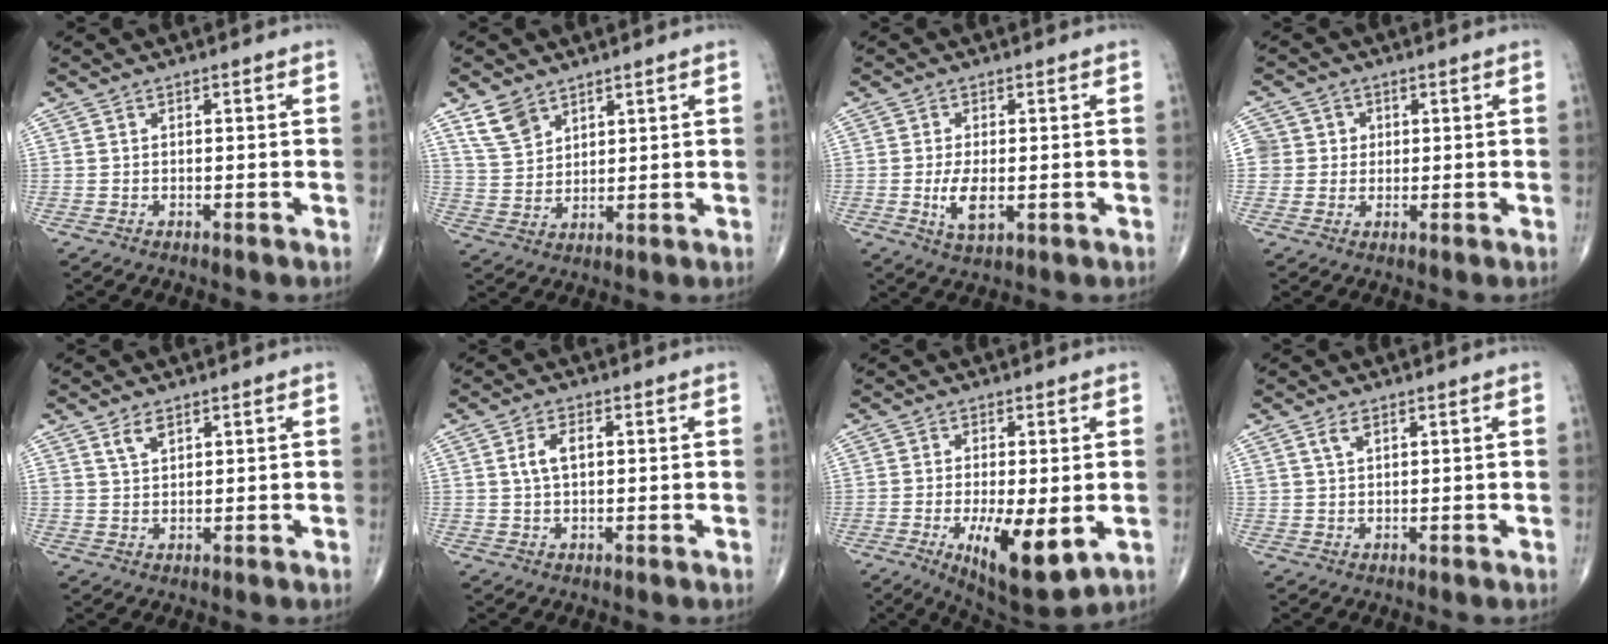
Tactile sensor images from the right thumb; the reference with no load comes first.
{"total": 6.3, "force": [4.3, 3.7, 2.6], "torque": [-0.037, -0.020, 0.095]}
{"total": 5.3, "force": [-0.8, 2.4, 4.6], "torque": [-0.083, -0.010, -0.010]}
{"total": 4.7, "force": [0.7, 4.7, 0.2], "torque": [0.031, 0.006, 0.009]}
{"total": 2.9, "force": [1.8, 1.4, 1.7], "torque": [-0.029, -0.007, 0.040]}
{"total": 4.1, "force": [0.9, 2.1, 3.4], "torque": [-0.071, 0.005, 0.017]}
{"total": 11.8, "force": [-3.1, 4.0, 10.7], "torque": [-0.167, -0.024, -0.039]}
{"total": 2.2, "force": [1.2, 1.0, 1.5], "torque": [-0.032, 0.001, 0.028]}